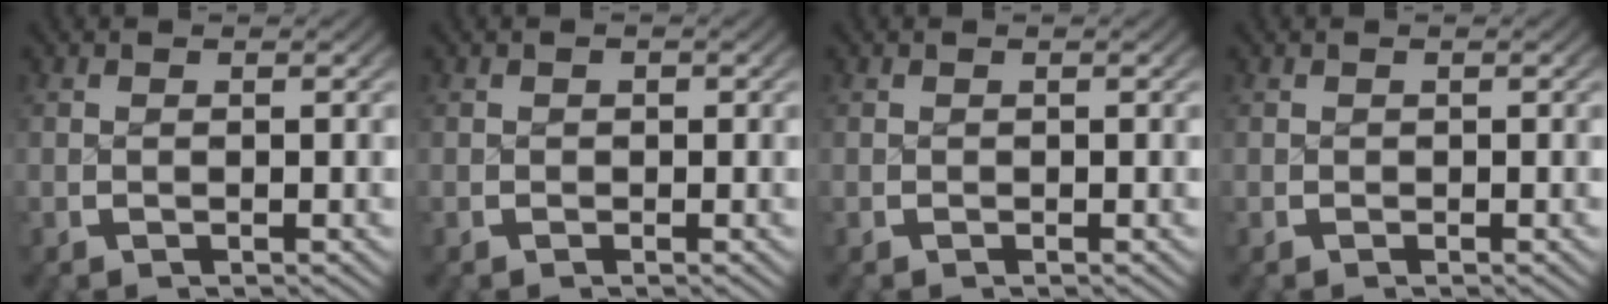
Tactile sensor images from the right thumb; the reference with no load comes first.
{"total": 0.6, "force": [0.0, 0.3, -0.5], "torque": [0.010, -0.002, 0.001]}
{"total": 0.0}
{"total": 0.6, "force": [0.1, 0.0, -0.6], "torque": [0.013, -0.001, 0.004]}